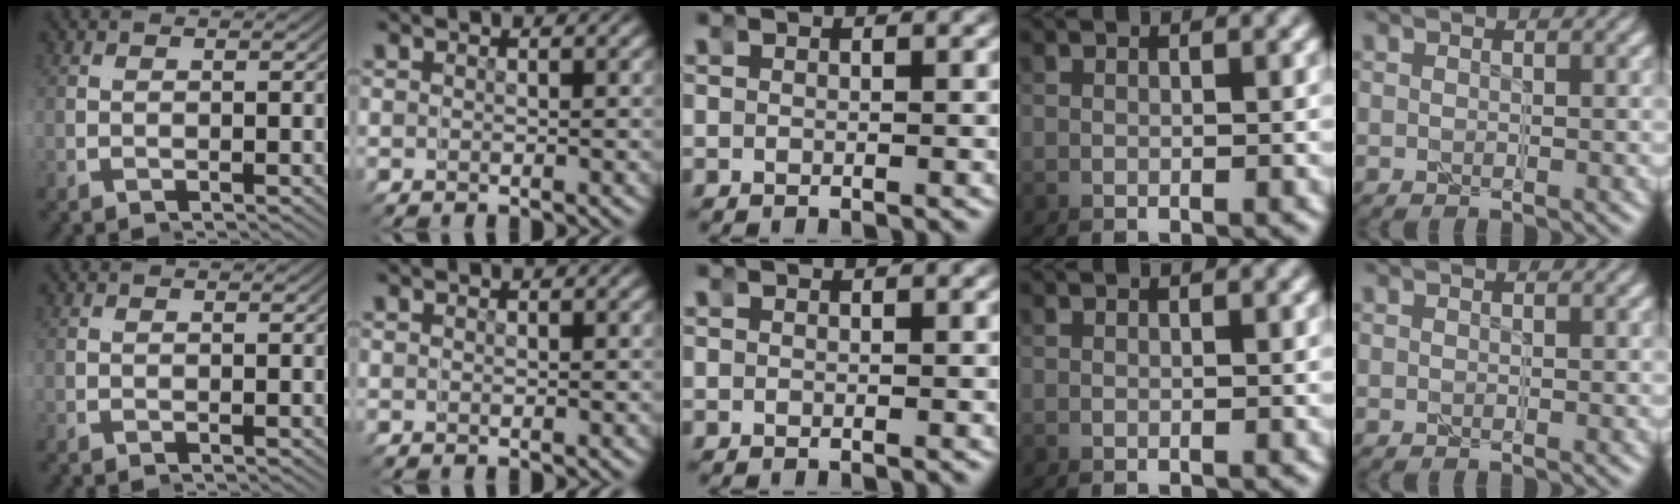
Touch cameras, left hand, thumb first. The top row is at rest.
{}